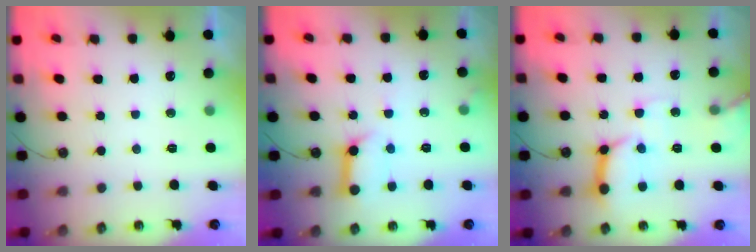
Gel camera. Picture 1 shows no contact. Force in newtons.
{"total": 11.1, "press": 11.1, "slide": 1.1}
{"total": 13.6, "press": 13.5, "slide": 1.8}